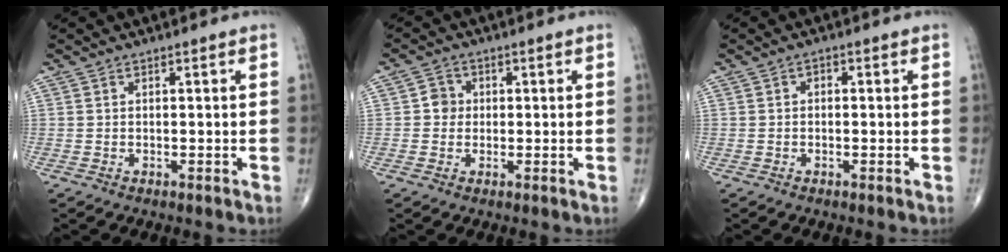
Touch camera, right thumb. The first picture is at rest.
{"total": 3.0, "force": [0.1, 2.8, 1.0], "torque": [0.003, 0.007, -0.004]}
{"total": 0.9, "force": [-0.1, 0.7, 0.6], "torque": [0.003, 0.003, -0.008]}